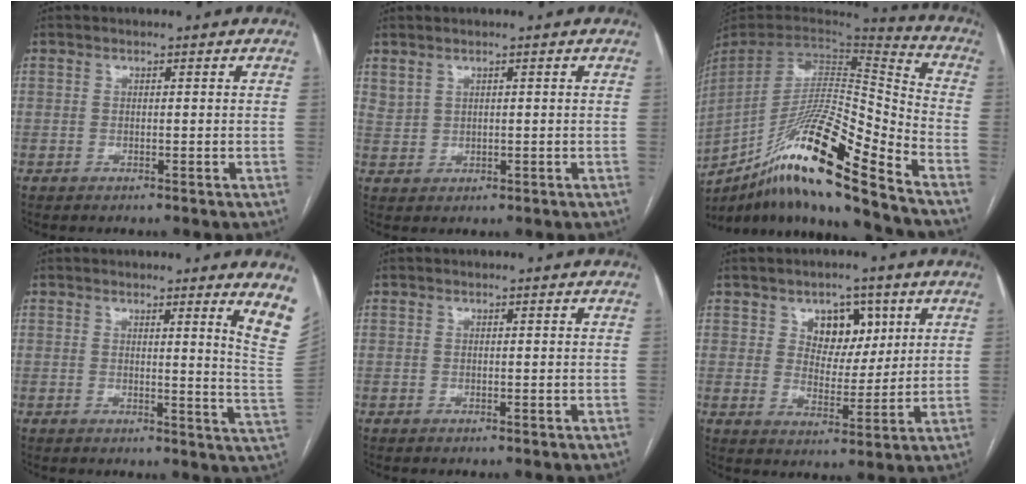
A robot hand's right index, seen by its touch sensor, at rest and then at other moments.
{"total": 2.1, "force": [1.7, 1.0, 0.6], "torque": [-0.012, 0.000, 0.041]}
{"total": 21.6, "force": [-15.1, 0.3, 15.5], "torque": [-0.286, -0.013, -0.280]}
{"total": 7.5, "force": [5.4, -1.2, 5.0], "torque": [-0.054, -0.054, 0.041]}
{"total": 0.0}
{"total": 7.0, "force": [3.3, 4.8, 3.9], "torque": [-0.049, 0.008, 0.055]}